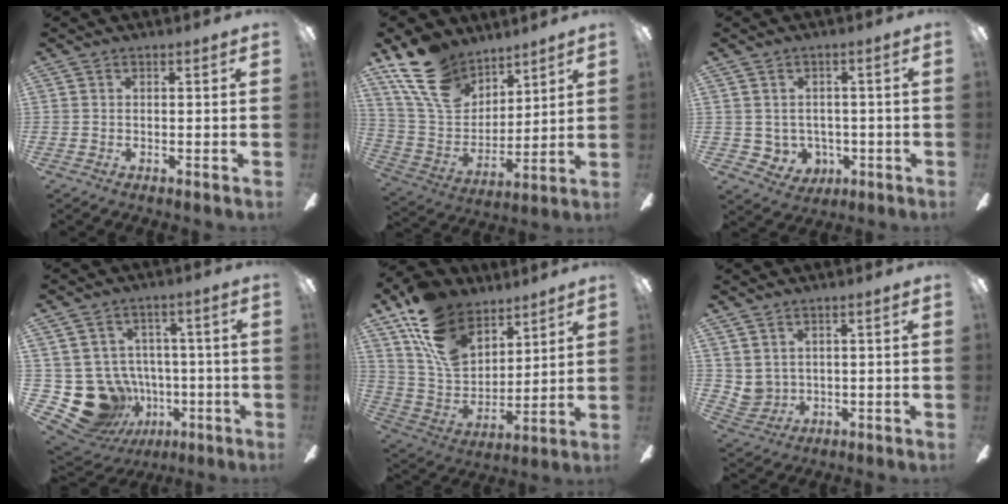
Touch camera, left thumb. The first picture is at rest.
{"total": 18.5, "force": [12.5, 10.9, 8.2], "torque": [-0.175, -0.055, 0.240]}
{"total": 4.6, "force": [0.8, 4.4, 0.9], "torque": [-0.039, -0.005, 0.019]}
{"total": 15.1, "force": [-4.3, 13.3, 5.7], "torque": [-0.145, 0.016, -0.048]}
{"total": 17.8, "force": [11.3, 11.0, 8.2], "torque": [-0.169, -0.050, 0.219]}
{"total": 3.6, "force": [2.5, 2.5, 0.2], "torque": [-0.017, -0.012, 0.050]}